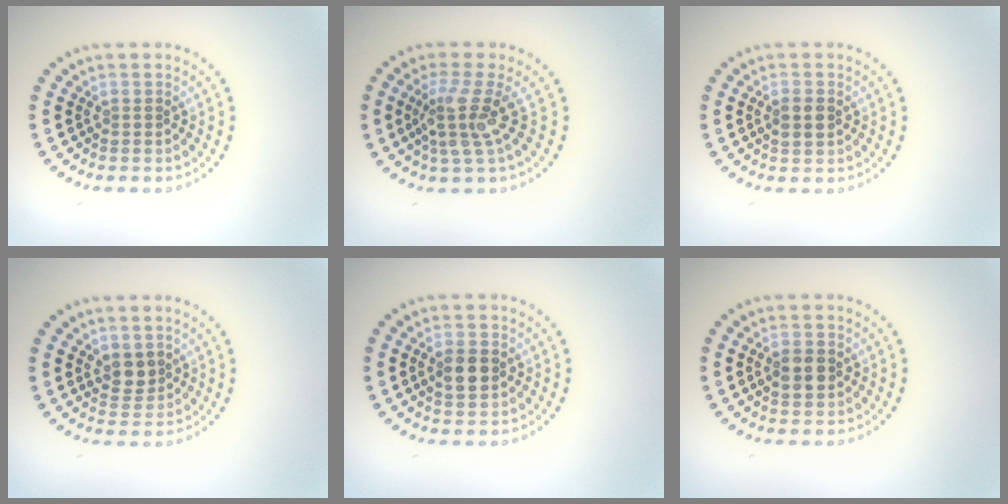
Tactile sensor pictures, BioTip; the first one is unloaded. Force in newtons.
{"total": 3.6, "press": 2.6, "slide": 2.5}
{"total": 1.8, "press": 1.8, "slide": 0.1}
{"total": 2.0, "press": 1.8, "slide": 0.9}
{"total": 2.8, "press": 2.8, "slide": 0.1}
{"total": 3.0, "press": 3.0, "slide": 0.0}